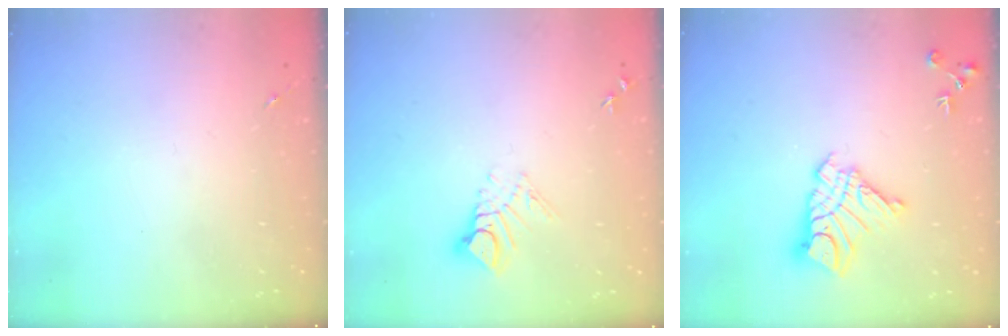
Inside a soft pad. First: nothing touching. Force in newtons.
{"total": 7.9, "press": 7.8, "slide": 0.7}
{"total": 13.7, "press": 13.6, "slide": 1.2}